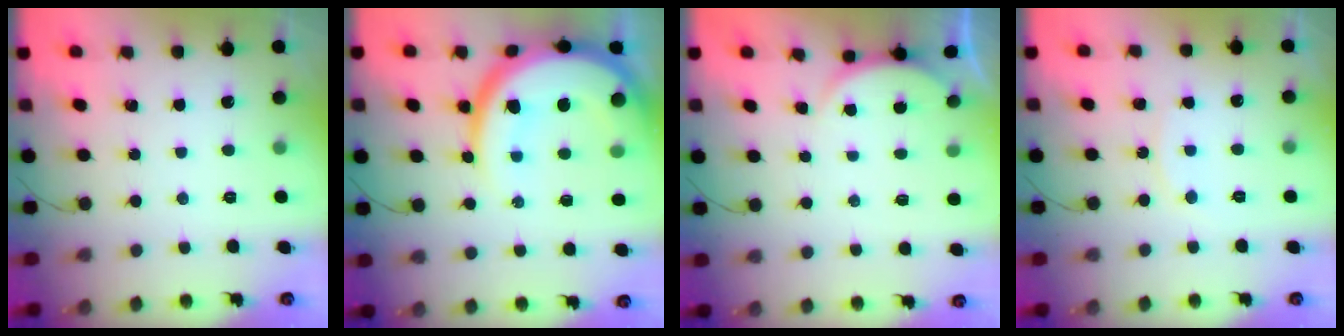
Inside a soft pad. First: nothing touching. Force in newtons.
{"total": 20.5, "press": 20.4, "slide": 2.1}
{"total": 2.2, "press": 2.1, "slide": 0.5}
{"total": 4.1, "press": 4.1, "slide": 0.2}